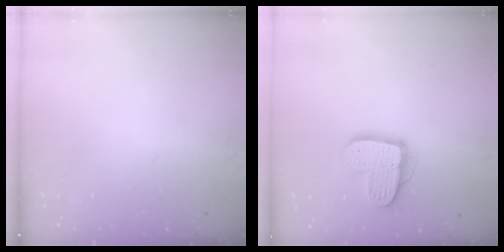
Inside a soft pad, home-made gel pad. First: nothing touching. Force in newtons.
{"total": 14.1, "press": 14.0, "slide": 1.1}